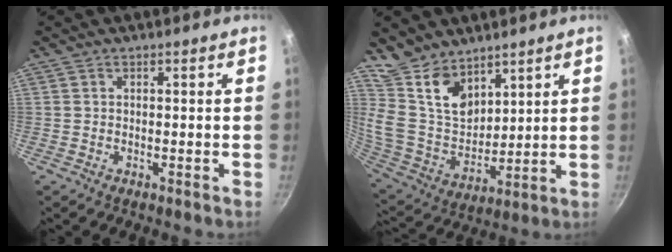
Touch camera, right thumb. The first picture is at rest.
{"total": 13.4, "force": [9.6, 7.5, 5.7], "torque": [-0.077, -0.073, 0.198]}